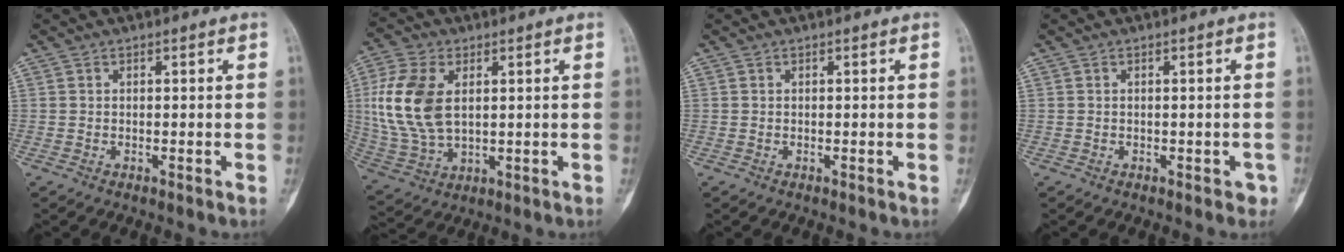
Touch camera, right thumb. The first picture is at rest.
{"total": 14.3, "force": [2.6, 8.7, 11.1], "torque": [-0.237, -0.003, 0.057]}
{"total": 0.0}
{"total": 1.3, "force": [-0.6, 0.9, 0.7], "torque": [0.004, 0.003, -0.007]}